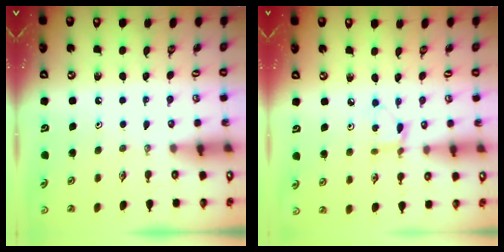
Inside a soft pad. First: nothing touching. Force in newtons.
{"total": 3.5, "press": 3.5, "slide": 0.4}